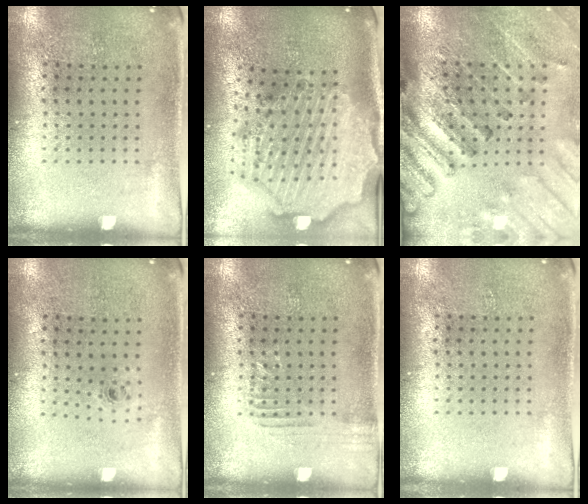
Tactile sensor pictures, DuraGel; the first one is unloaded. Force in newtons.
{"total": 3.6, "press": 2.9, "slide": 2.1}
{"total": 3.0, "press": 2.9, "slide": 0.8}
{"total": 0.5, "press": 0.3, "slide": 0.4}
{"total": 1.2, "press": 1.2, "slide": 0.3}
{"total": 0.0}